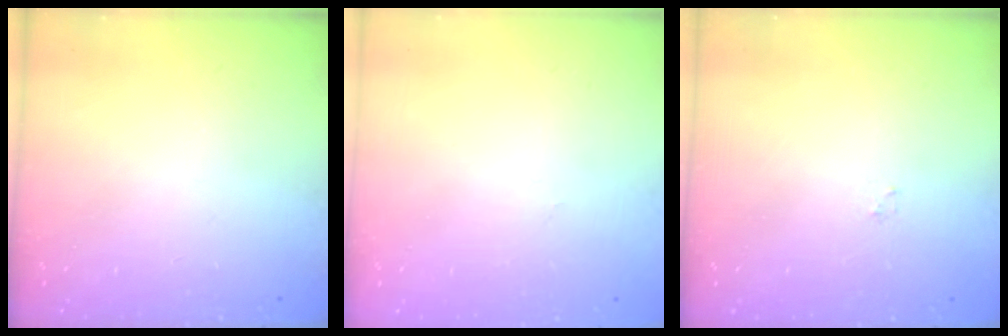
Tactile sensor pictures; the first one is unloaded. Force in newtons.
{"total": 0.0}
{"total": 0.8, "press": 0.8, "slide": 0.2}